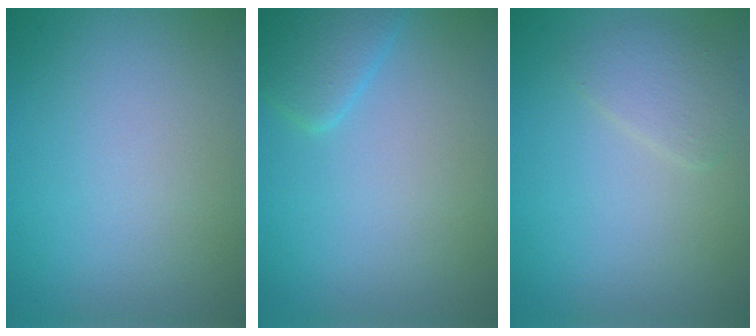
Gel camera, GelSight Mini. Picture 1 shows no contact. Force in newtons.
{"total": 2.6, "press": 2.6, "slide": 0.2}
{"total": 1.7, "press": 1.7, "slide": 0.1}